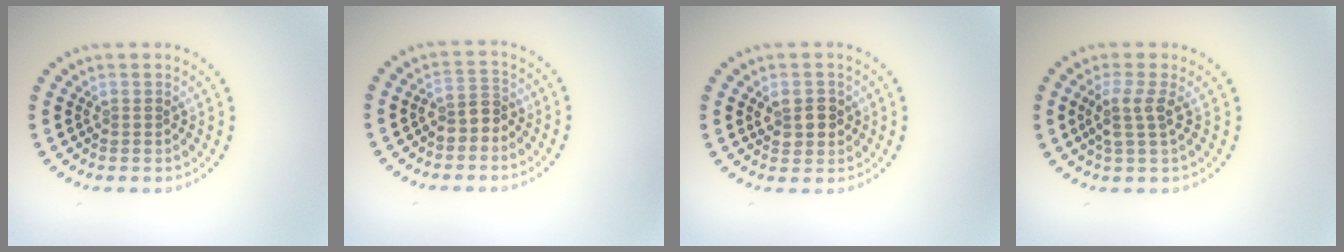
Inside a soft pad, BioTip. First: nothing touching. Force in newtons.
{"total": 2.1, "press": 2.0, "slide": 0.9}
{"total": 2.5, "press": 2.5, "slide": 0.4}
{"total": 2.5, "press": 1.9, "slide": 1.6}